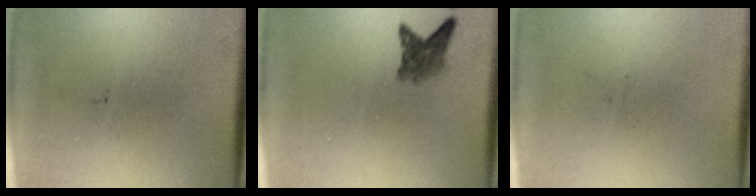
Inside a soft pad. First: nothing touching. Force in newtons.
{"total": 2.9}
{"total": 0.0}